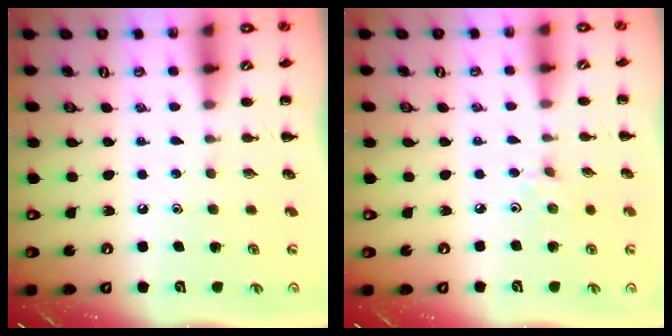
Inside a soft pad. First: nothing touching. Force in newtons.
{"total": 2.5, "press": 2.4, "slide": 0.9}